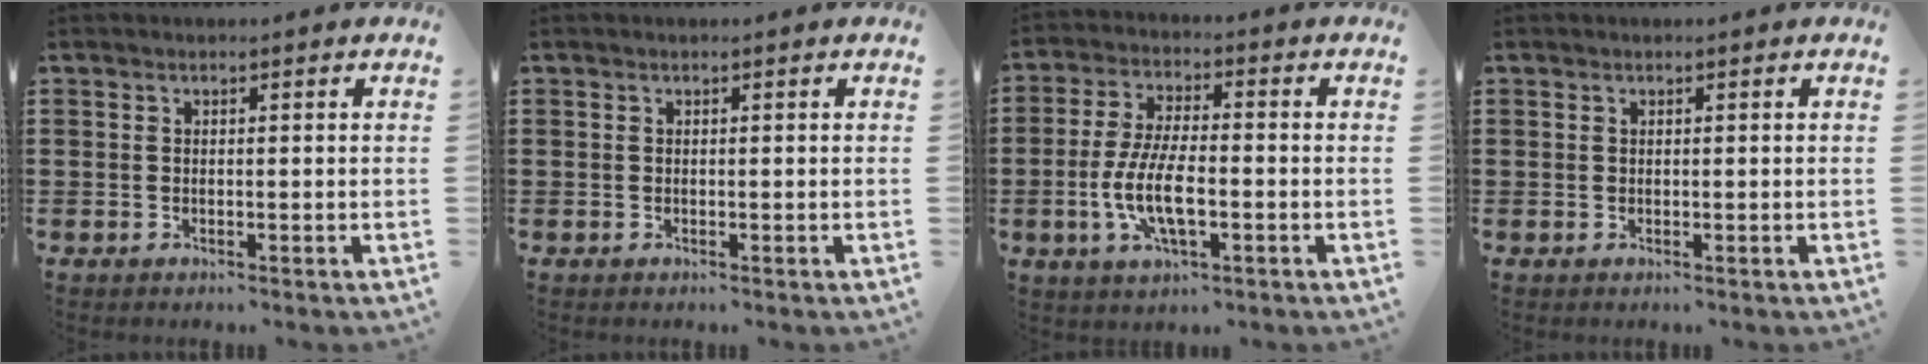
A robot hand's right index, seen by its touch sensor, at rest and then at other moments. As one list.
[{"total": 0.0}, {"total": 9.0, "force": [-2.5, 3.1, 8.0], "torque": [-0.182, -0.016, -0.051]}, {"total": 0.0}]